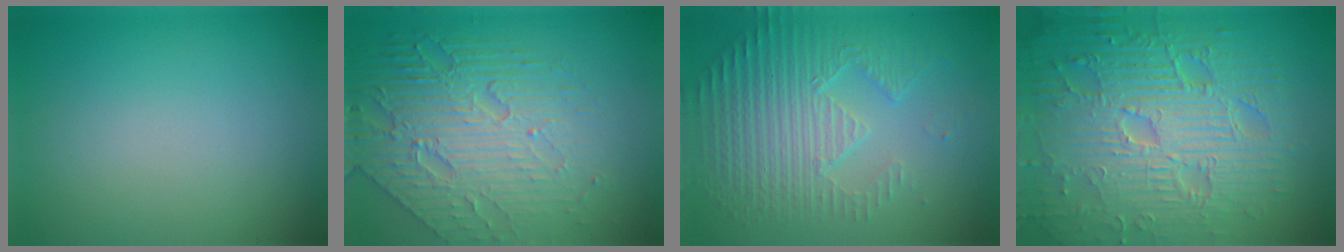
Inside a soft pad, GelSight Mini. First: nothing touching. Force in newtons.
{"total": 8.4, "press": 5.6, "slide": 6.3}
{"total": 5.4, "press": 3.6, "slide": 4.1}
{"total": 11.3, "press": 7.4, "slide": 8.6}